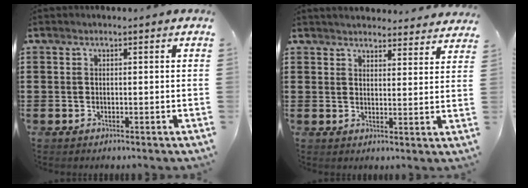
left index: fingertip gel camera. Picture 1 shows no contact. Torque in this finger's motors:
{"motor_torque": [1.40, -0.74, 0.71, 0.10]}